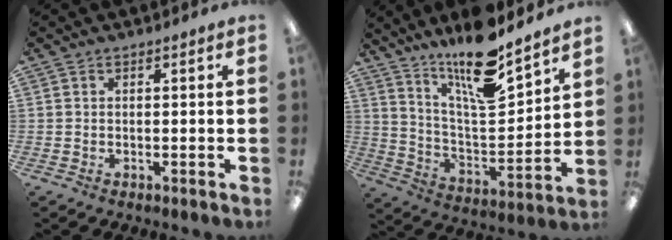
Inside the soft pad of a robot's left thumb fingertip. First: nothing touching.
{"total": 16.7, "force": [13.5, 3.9, 9.0], "torque": [-0.158, -0.093, 0.227]}